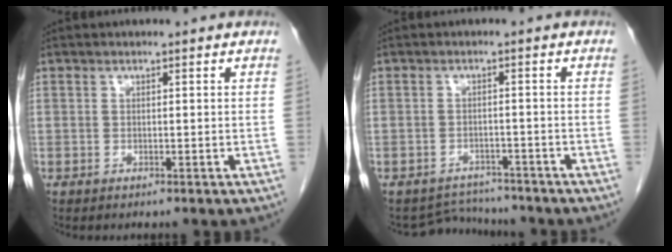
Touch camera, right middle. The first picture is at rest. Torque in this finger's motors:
{"motor_torque": [-0.23, -0.15, -0.18, -0.04]}